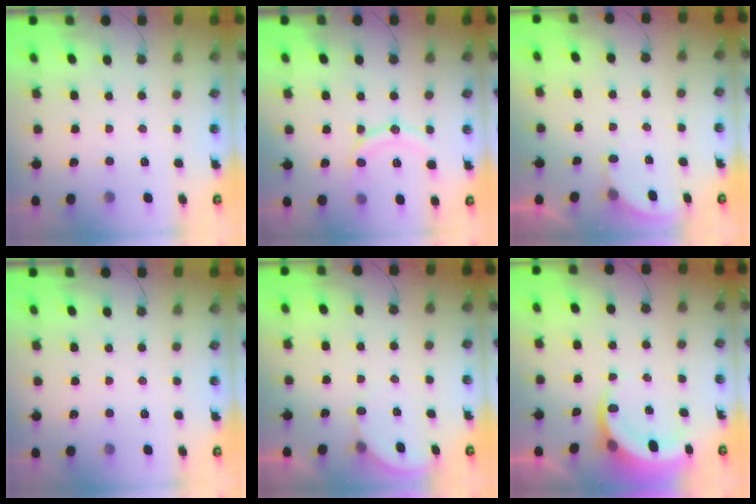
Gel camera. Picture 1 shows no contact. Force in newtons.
{"total": 12.2, "press": 12.2, "slide": 1.2}
{"total": 2.7, "press": 2.7, "slide": 0.3}
{"total": 0.0}
{"total": 2.7, "press": 2.7, "slide": 0.1}
{"total": 6.1, "press": 6.0, "slide": 0.8}